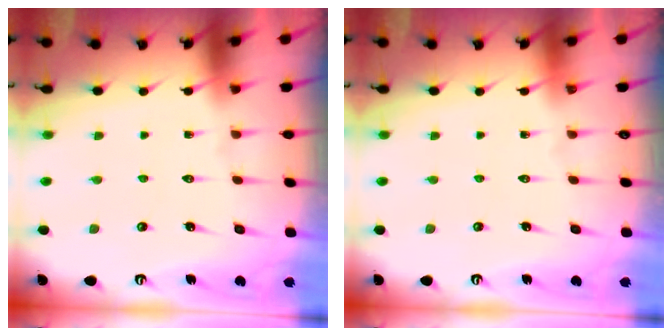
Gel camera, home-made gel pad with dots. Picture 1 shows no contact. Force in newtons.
{"total": 0.0}